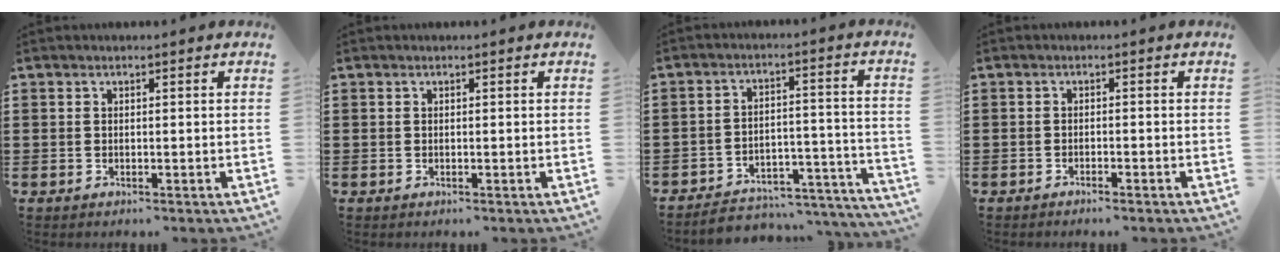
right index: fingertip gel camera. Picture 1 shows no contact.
{"total": 0.0}
{"total": 4.4, "force": [-4.1, 1.3, 1.0], "torque": [-0.020, 0.007, -0.085]}
{"total": 1.0, "force": [-1.0, -0.1, 0.2], "torque": [-0.006, -0.001, -0.019]}